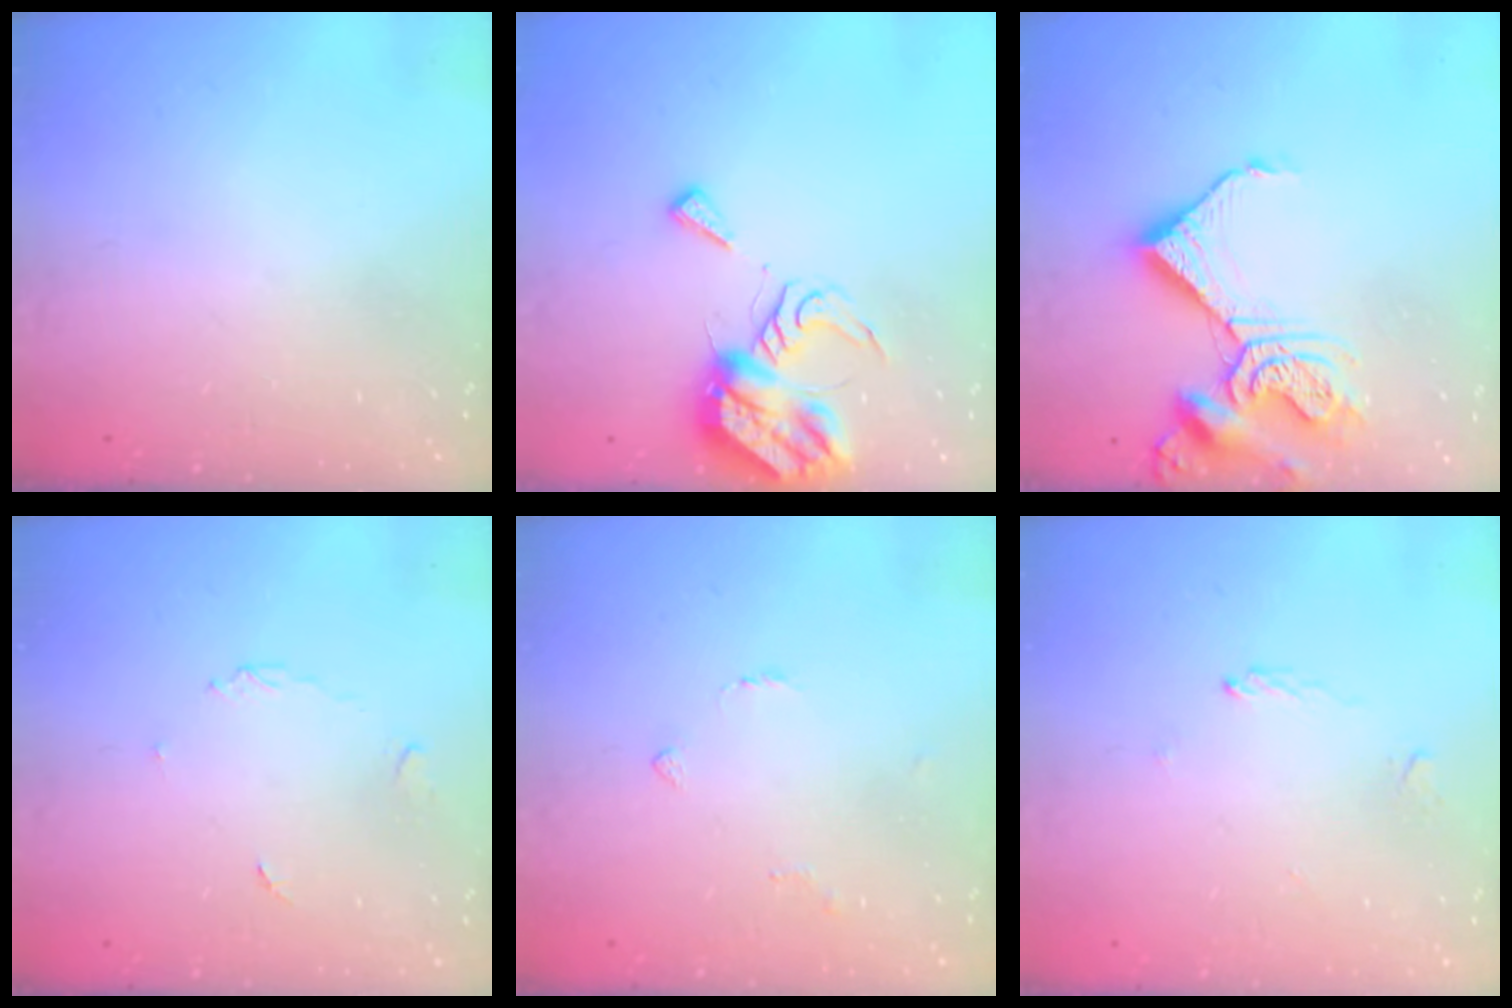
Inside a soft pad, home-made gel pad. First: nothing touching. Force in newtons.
{"total": 10.4, "press": 10.3, "slide": 1.1}
{"total": 13.3, "press": 13.2, "slide": 1.8}
{"total": 2.7, "press": 2.7, "slide": 0.4}
{"total": 2.3, "press": 2.2, "slide": 0.6}
{"total": 1.9, "press": 1.9, "slide": 0.5}